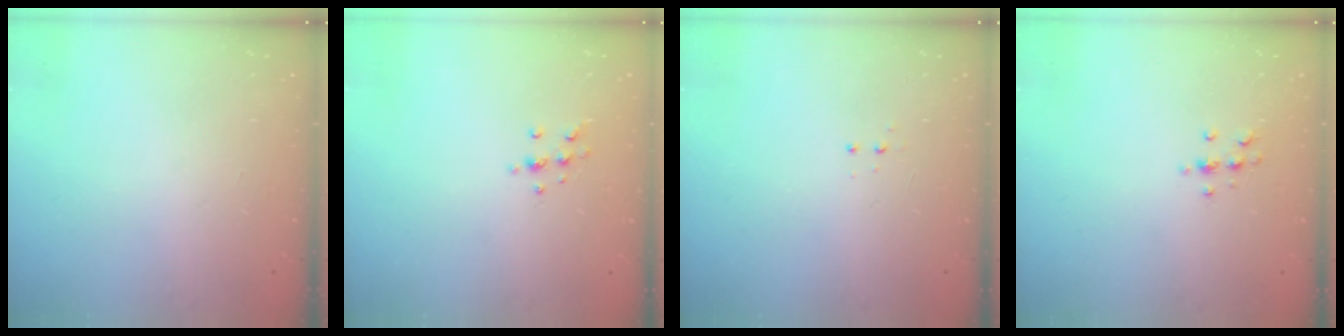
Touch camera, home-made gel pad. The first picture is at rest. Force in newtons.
{"total": 7.0, "press": 6.9, "slide": 0.7}
{"total": 3.3, "press": 3.2, "slide": 0.7}
{"total": 4.9, "press": 4.8, "slide": 1.2}